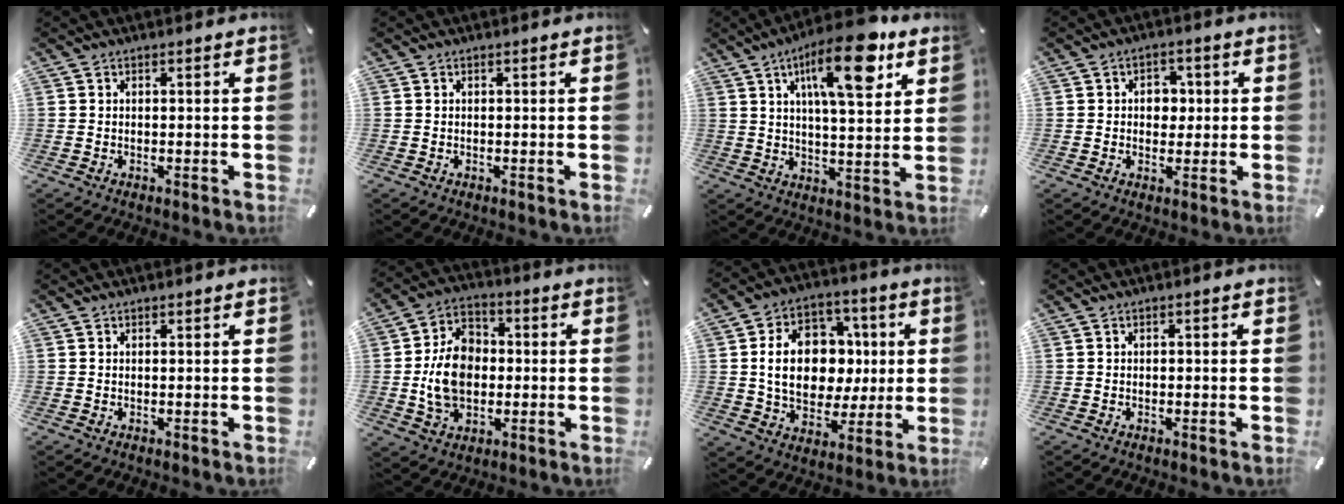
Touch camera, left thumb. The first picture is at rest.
{"total": 0.0}
{"total": 16.9, "force": [8.3, 6.0, 13.5], "torque": [-0.205, -0.024, 0.128]}
{"total": 5.6, "force": [0.2, 4.4, 3.4], "torque": [-0.039, -0.001, -0.005]}
{"total": 0.0}
{"total": 12.4, "force": [-0.9, 9.7, 7.6], "torque": [-0.167, 0.013, -0.017]}
{"total": 16.1, "force": [0.9, 12.7, 9.8], "torque": [-0.180, 0.012, 0.025]}
{"total": 0.8, "force": [-0.5, 0.4, 0.5], "torque": [-0.010, 0.001, -0.010]}